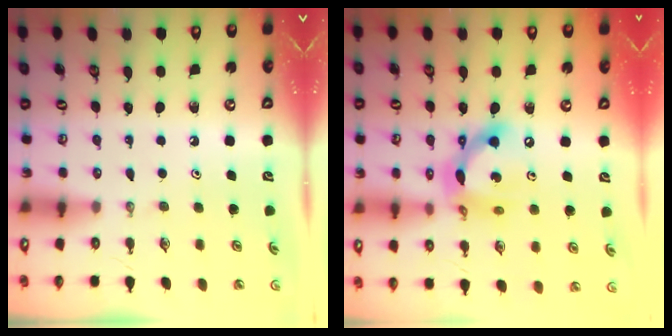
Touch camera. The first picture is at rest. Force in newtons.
{"total": 14.9, "press": 14.8, "slide": 1.2}